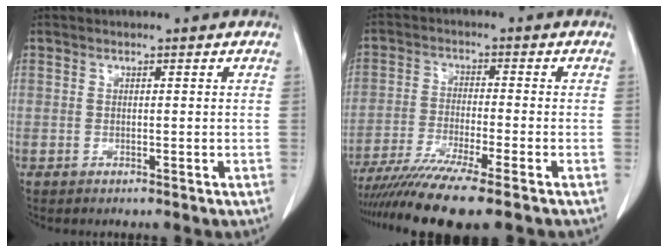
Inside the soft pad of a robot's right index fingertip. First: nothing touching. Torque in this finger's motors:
{"motor_torque": [1.20, -0.94, 0.81, 0.21]}